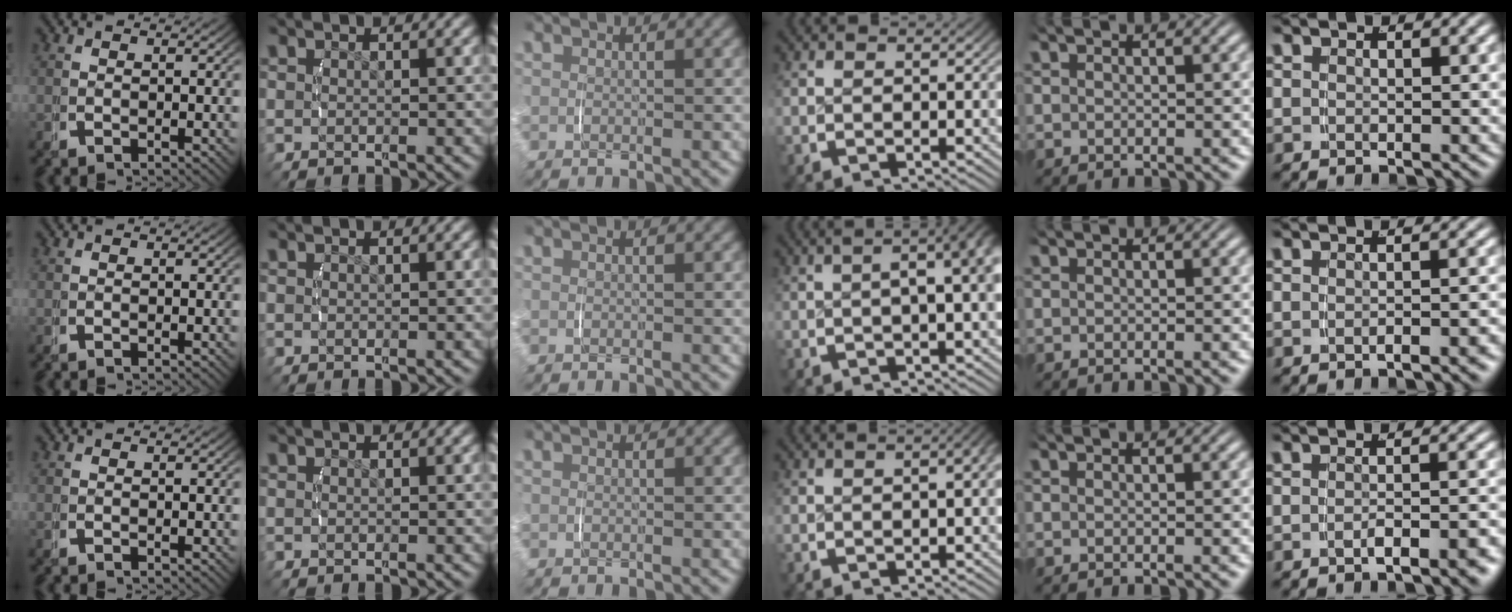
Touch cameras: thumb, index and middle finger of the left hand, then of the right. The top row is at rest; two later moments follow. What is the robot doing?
{"motion": "lift_and_place", "object": "jewelry box"}